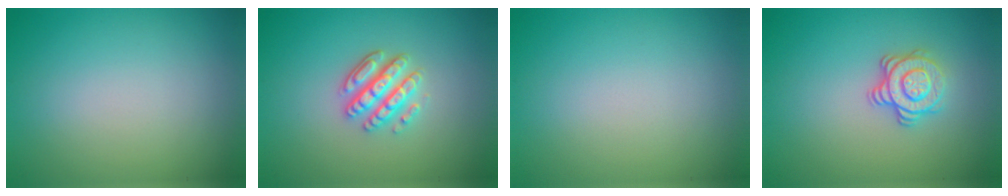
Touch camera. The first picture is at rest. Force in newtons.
{"total": 3.6, "press": 3.1, "slide": 1.8}
{"total": 0.0}
{"total": 3.1, "press": 2.5, "slide": 1.7}